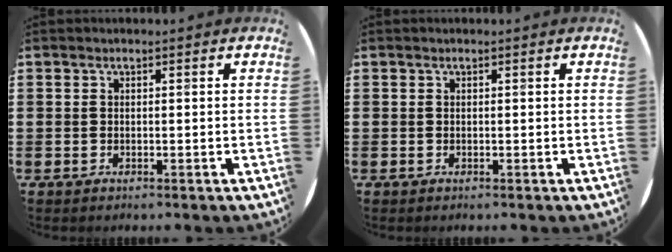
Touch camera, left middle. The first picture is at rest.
{"total": 0.0}